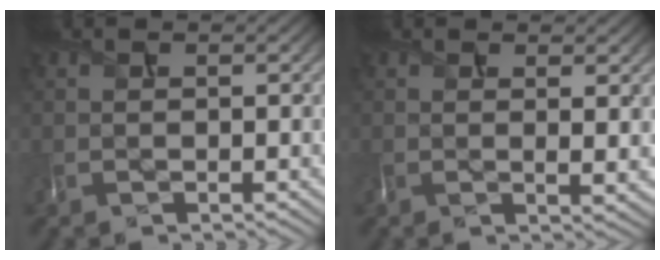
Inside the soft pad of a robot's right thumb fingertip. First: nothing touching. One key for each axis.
{"total": 3.1, "fx": 0.6, "fy": 0.7, "fz": 2.9, "tx": -0.048, "ty": -0.002, "tz": 0.011}